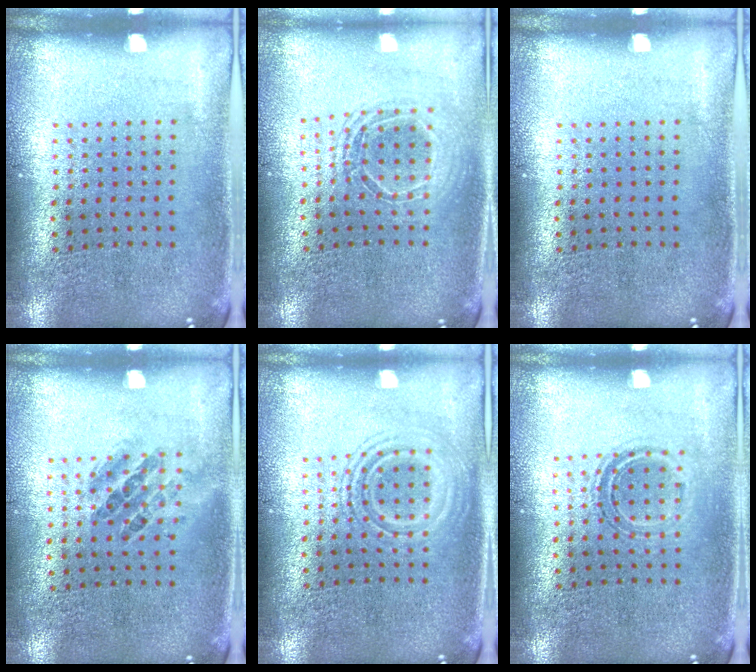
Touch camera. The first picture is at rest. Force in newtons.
{"total": 1.8, "press": 1.5, "slide": 1.0}
{"total": 0.0}
{"total": 0.9, "press": 0.8, "slide": 0.5}
{"total": 2.7, "press": 2.7, "slide": 0.4}
{"total": 1.1, "press": 0.9, "slide": 0.6}